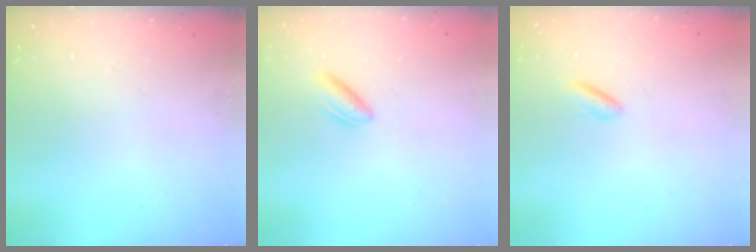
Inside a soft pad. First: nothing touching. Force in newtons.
{"total": 2.8, "press": 2.7, "slide": 0.9}
{"total": 2.0, "press": 1.7, "slide": 1.0}